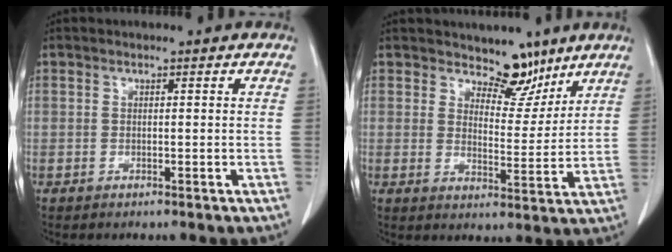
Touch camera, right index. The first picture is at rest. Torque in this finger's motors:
{"motor_torque": [-0.06, 0.42, 0.04, 0.00]}